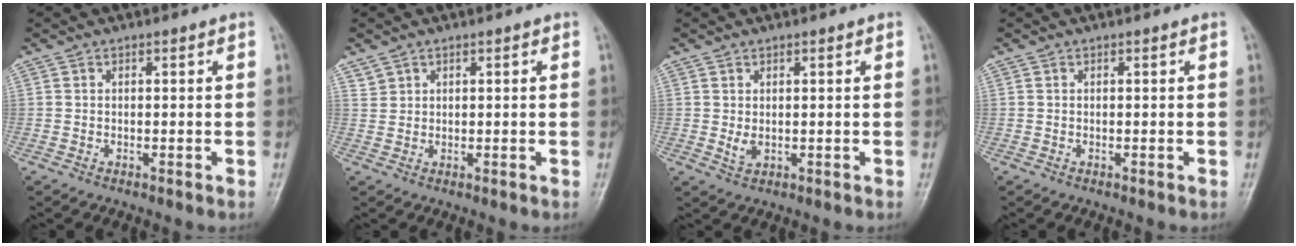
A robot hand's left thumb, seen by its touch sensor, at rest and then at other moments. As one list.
[{"total": 2.0, "force": [1.3, 1.4, 0.7], "torque": [0.002, -0.002, 0.025]}, {"total": 3.7, "force": [0.7, 2.1, 3.0], "torque": [-0.049, -0.009, 0.020]}, {"total": 0.0}]